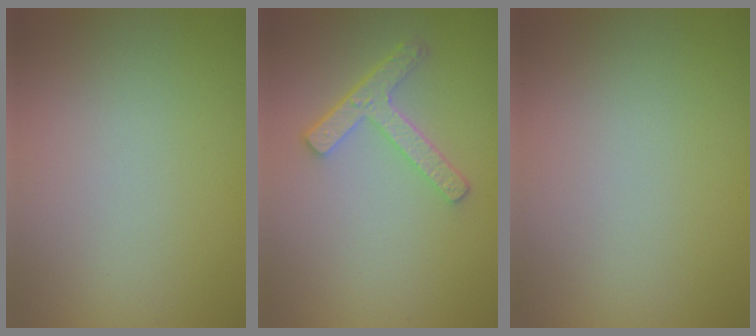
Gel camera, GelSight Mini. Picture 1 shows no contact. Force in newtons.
{"total": 3.6, "press": 2.8, "slide": 2.3}
{"total": 0.0}